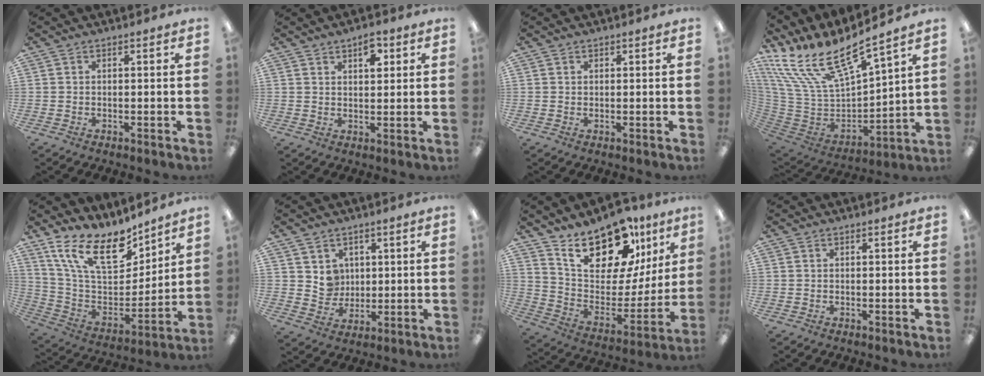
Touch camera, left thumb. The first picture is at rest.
{"total": 4.5, "force": [2.7, 2.2, 2.7], "torque": [-0.026, -0.008, 0.042]}
{"total": 0.6, "force": [0.5, 0.3, 0.0], "torque": [0.001, 0.001, 0.009]}
{"total": 19.6, "force": [14.2, 6.9, 11.6], "torque": [-0.233, -0.106, 0.249]}
{"total": 18.3, "force": [12.9, 8.0, 10.3], "torque": [-0.203, -0.077, 0.236]}
{"total": 6.0, "force": [3.1, 5.1, 0.0], "torque": [0.003, -0.025, 0.058]}
{"total": 21.0, "force": [15.8, 9.6, 10.0], "torque": [-0.160, -0.106, 0.280]}
{"total": 0.0}